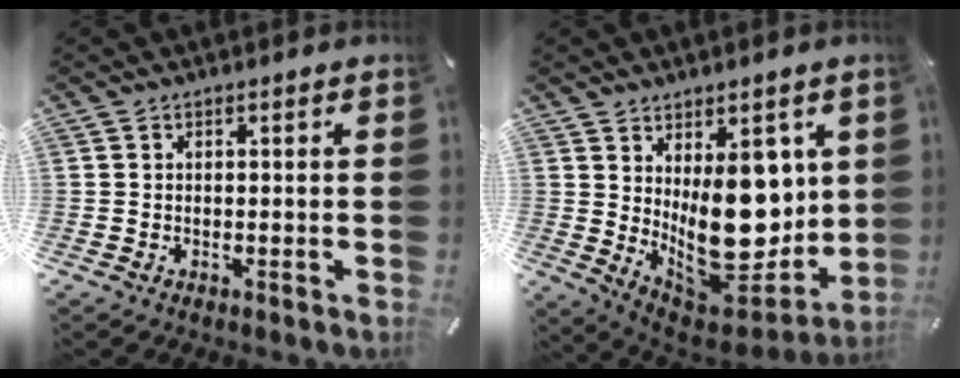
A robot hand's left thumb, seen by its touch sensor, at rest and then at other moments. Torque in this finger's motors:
{"motor_torque": [1.18, 2.52, 1.99, -0.77, 0.61]}